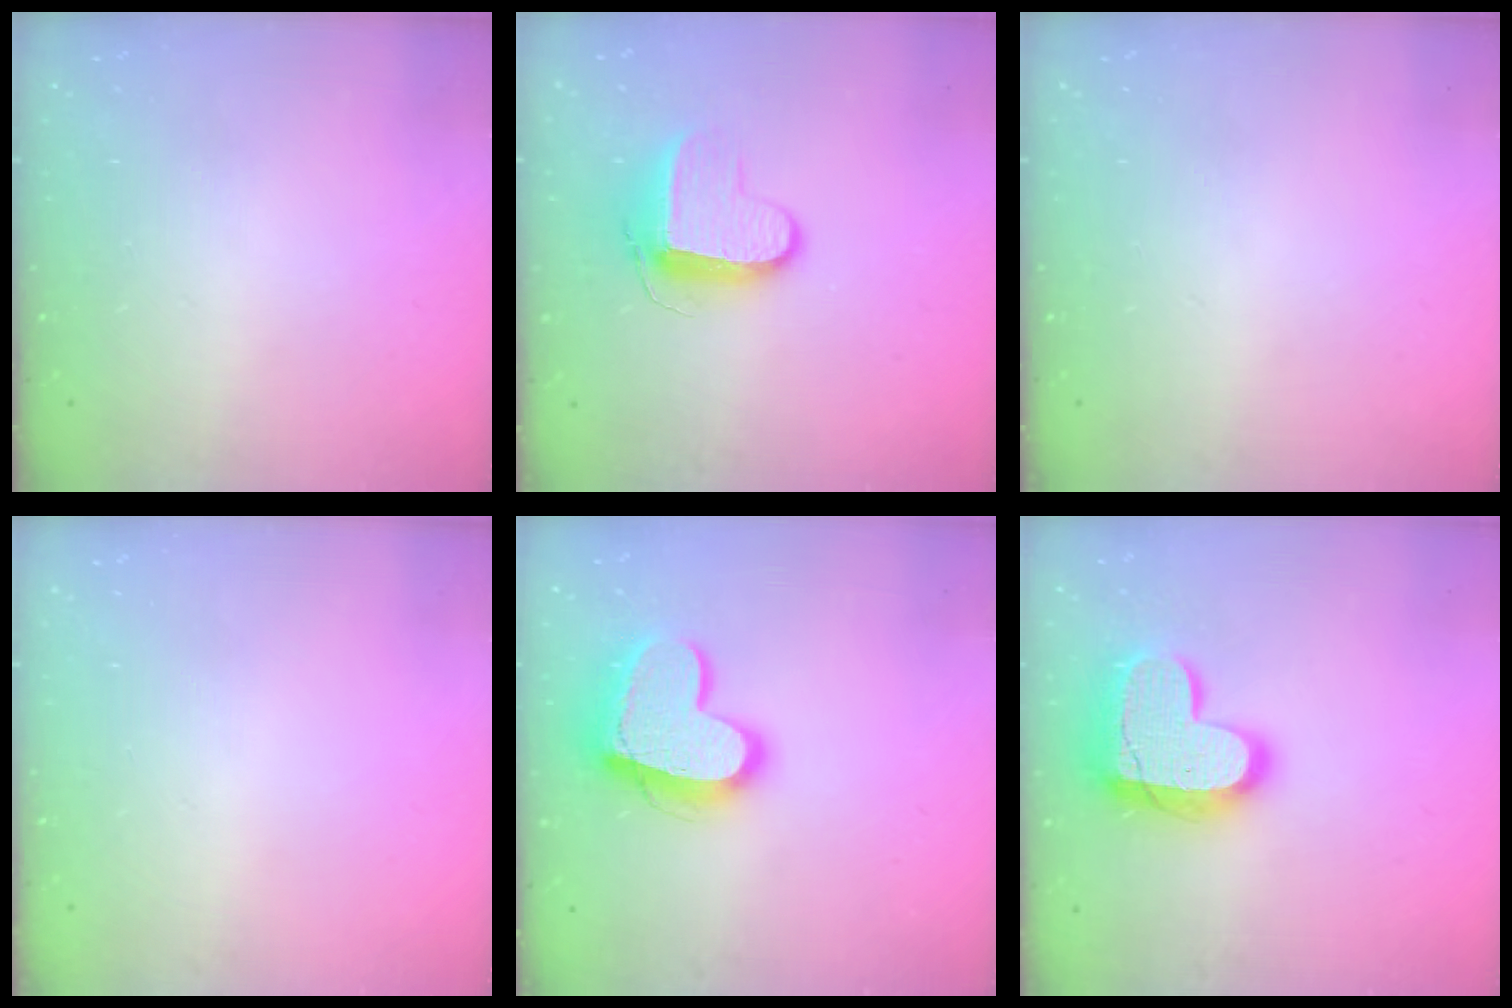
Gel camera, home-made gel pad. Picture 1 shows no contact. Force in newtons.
{"total": 9.3, "press": 9.3, "slide": 0.5}
{"total": 0.0}
{"total": 0.0}
{"total": 16.5, "press": 16.4, "slide": 1.5}
{"total": 18.0, "press": 17.9, "slide": 1.3}